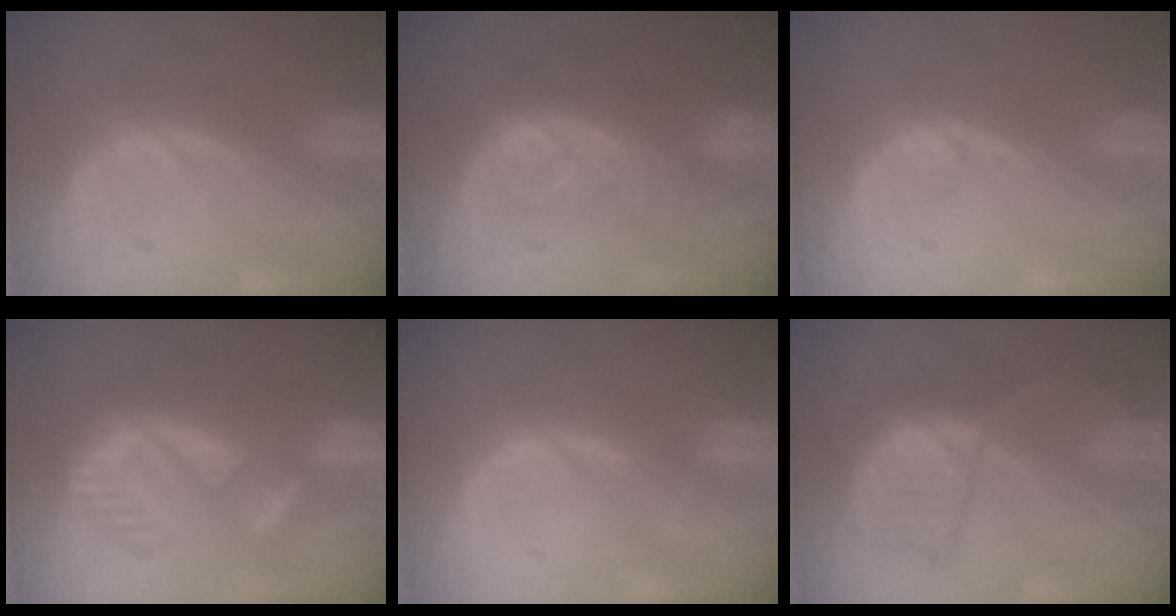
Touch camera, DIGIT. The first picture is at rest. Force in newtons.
{"total": 8.3, "press": 7.2, "slide": 4.1}
{"total": 0.5, "press": 0.5, "slide": 0.2}
{"total": 9.4, "press": 8.2, "slide": 4.7}
{"total": 2.3, "press": 1.8, "slide": 1.5}
{"total": 7.6, "press": 7.6, "slide": 0.6}